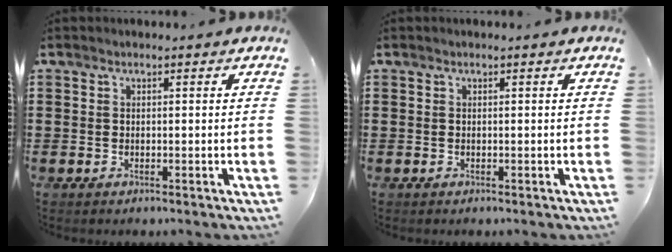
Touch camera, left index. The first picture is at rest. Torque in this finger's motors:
{"motor_torque": [0.00, 0.00, 0.00, 0.00]}